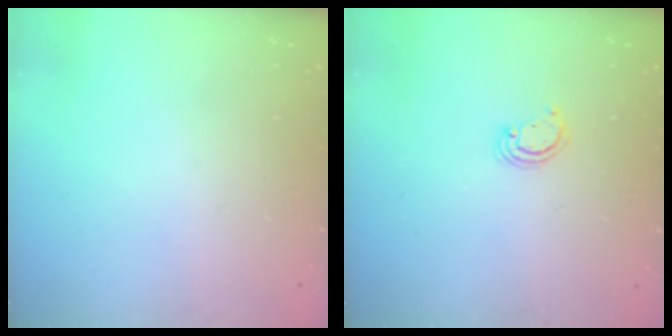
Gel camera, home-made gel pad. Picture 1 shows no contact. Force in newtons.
{"total": 2.6, "press": 2.6, "slide": 0.3}